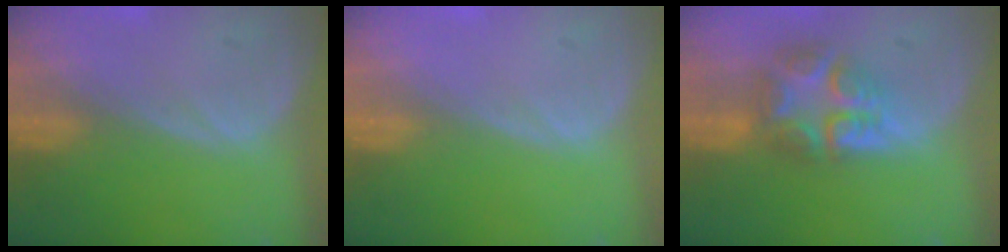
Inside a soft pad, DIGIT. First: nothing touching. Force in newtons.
{"total": 0.0}
{"total": 7.6, "press": 6.6, "slide": 3.6}